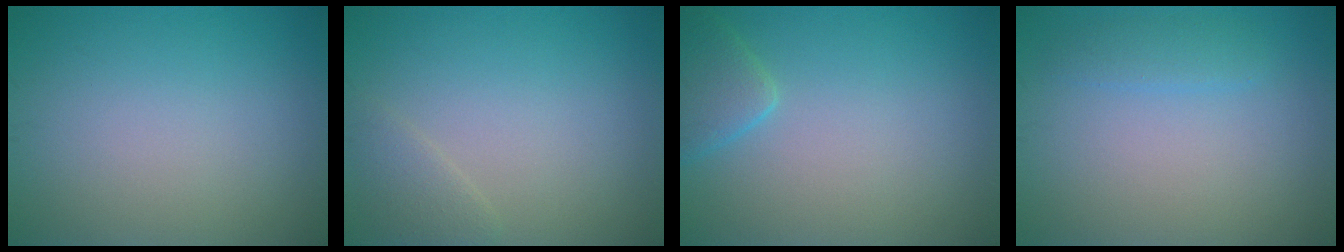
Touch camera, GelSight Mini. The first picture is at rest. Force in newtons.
{"total": 1.6, "press": 1.6, "slide": 0.1}
{"total": 2.6, "press": 2.6, "slide": 0.2}
{"total": 1.4, "press": 1.4, "slide": 0.1}